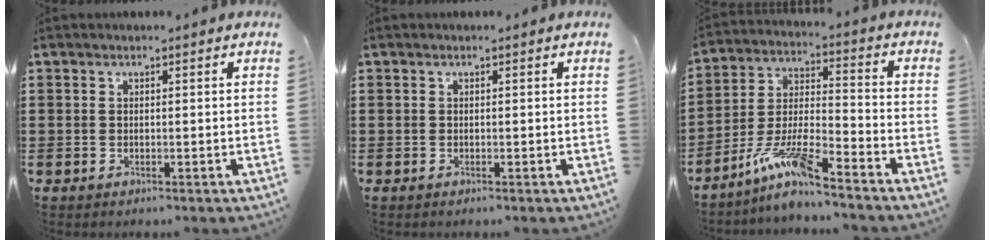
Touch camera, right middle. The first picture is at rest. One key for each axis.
{"total": 0.0}
{"total": 8.9, "fx": -7.2, "fy": 0.8, "fz": 5.1, "tx": -0.119, "ty": -0.007, "tz": -0.145}